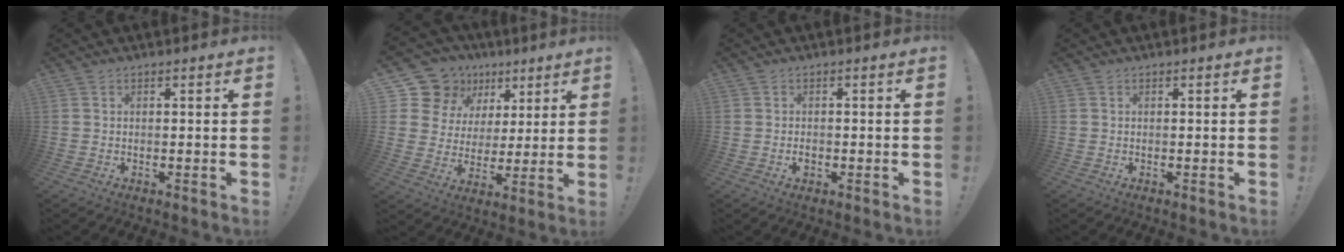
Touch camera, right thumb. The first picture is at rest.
{"total": 14.8, "force": [7.6, 11.9, 4.5], "torque": [-0.071, -0.042, 0.161]}
{"total": 1.7, "force": [-0.8, 1.2, 1.0], "torque": [-0.011, 0.001, -0.014]}
{"total": 0.0}